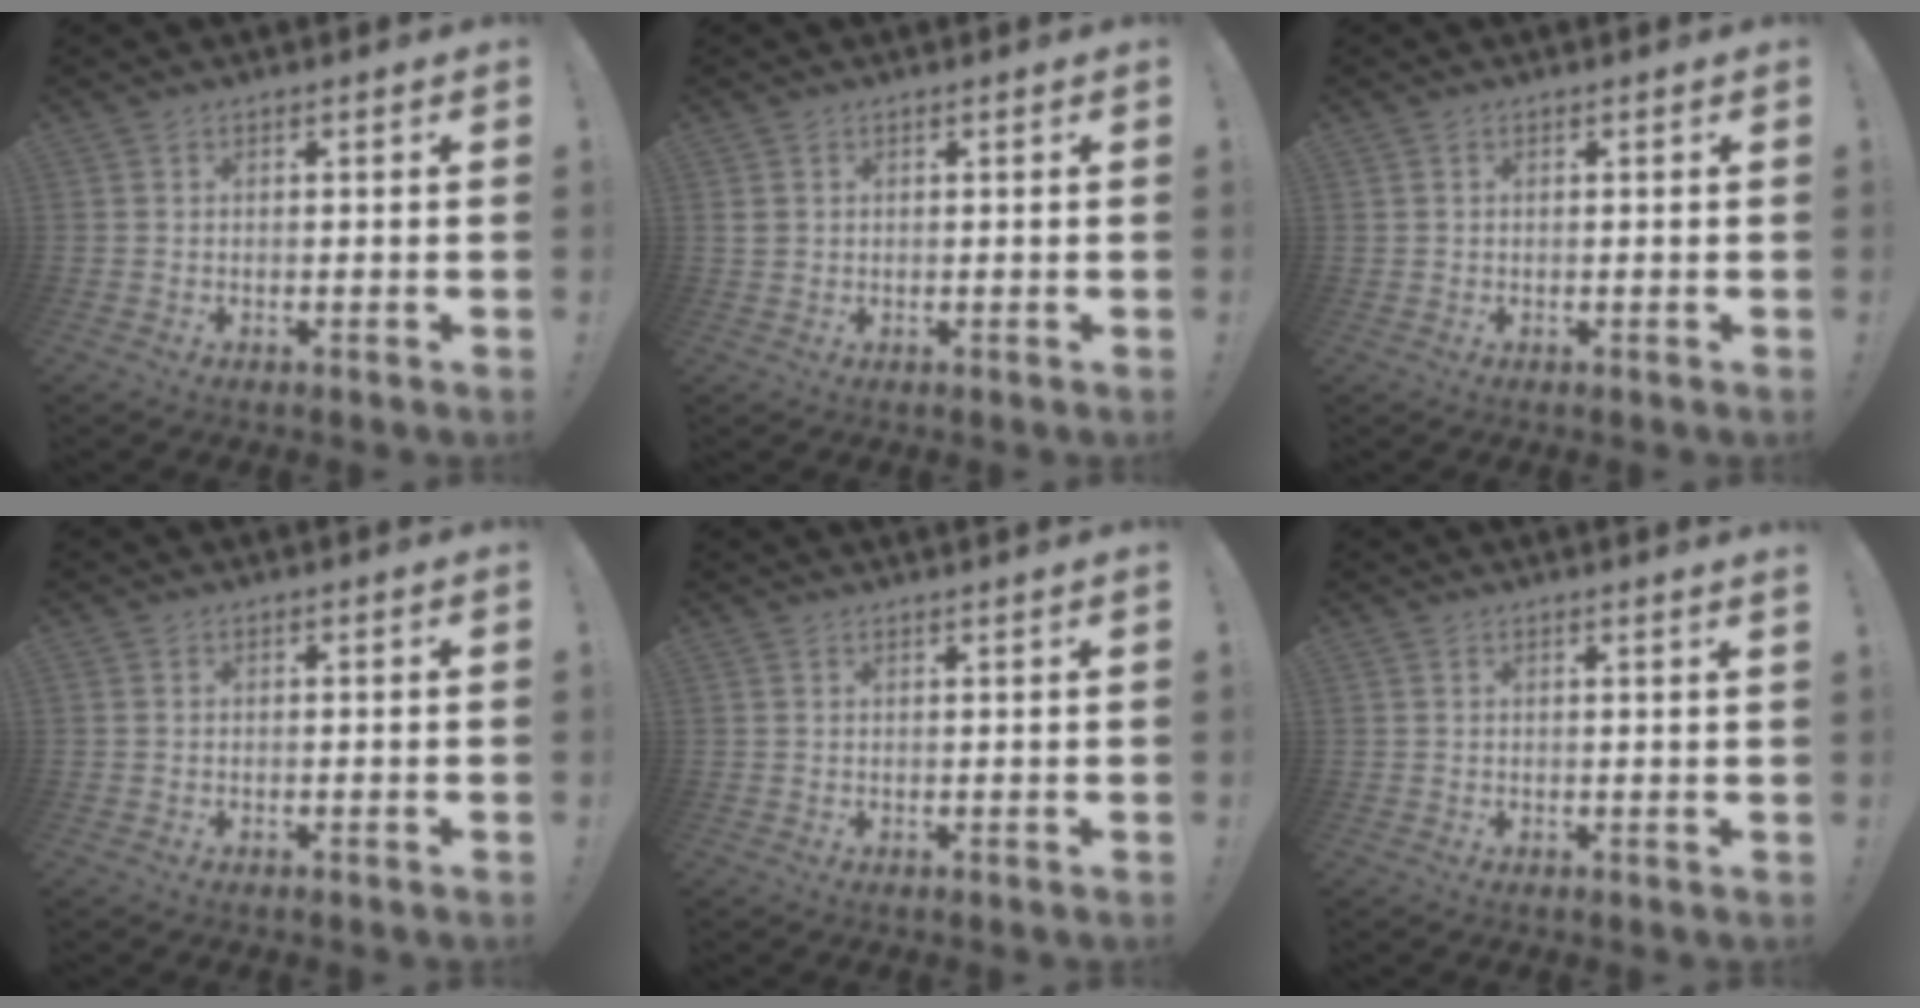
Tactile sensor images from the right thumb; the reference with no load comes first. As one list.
[{"total": 1.7, "force": [0.6, 1.3, 1.0], "torque": [-0.019, 0.005, 0.012]}, {"total": 0.5, "force": [0.2, 0.4, 0.1], "torque": [-0.006, 0.004, 0.005]}, {"total": 0.0}, {"total": 1.2, "force": [0.9, -0.6, 0.4], "torque": [-0.001, -0.006, 0.015]}, {"total": 1.5, "force": [1.1, -0.7, 0.7], "torque": [0.002, -0.012, 0.017]}]